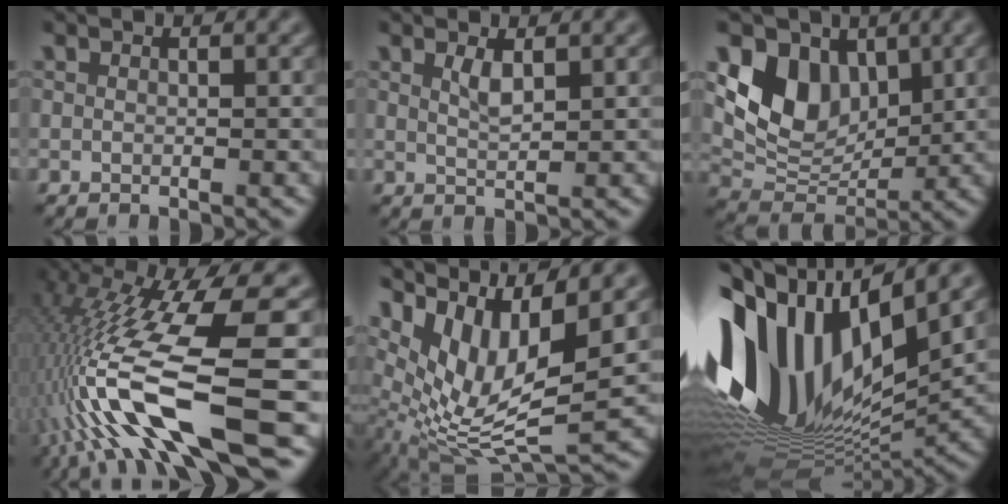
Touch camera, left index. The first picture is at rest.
{"total": 0.9, "force": [0.2, 0.0, 0.9], "torque": [-0.018, 0.001, 0.012]}
{"total": 6.4, "force": [2.2, 4.7, 3.7], "torque": [-0.062, -0.011, 0.047]}
{"total": 14.9, "force": [-4.5, 2.6, 14.0], "torque": [-0.279, 0.013, -0.059]}
{"total": 9.2, "force": [3.4, 3.1, 7.9], "torque": [-0.163, -0.002, 0.075]}
{"total": 15.7, "force": [2.7, 8.2, 13.2], "torque": [-0.271, 0.023, 0.047]}